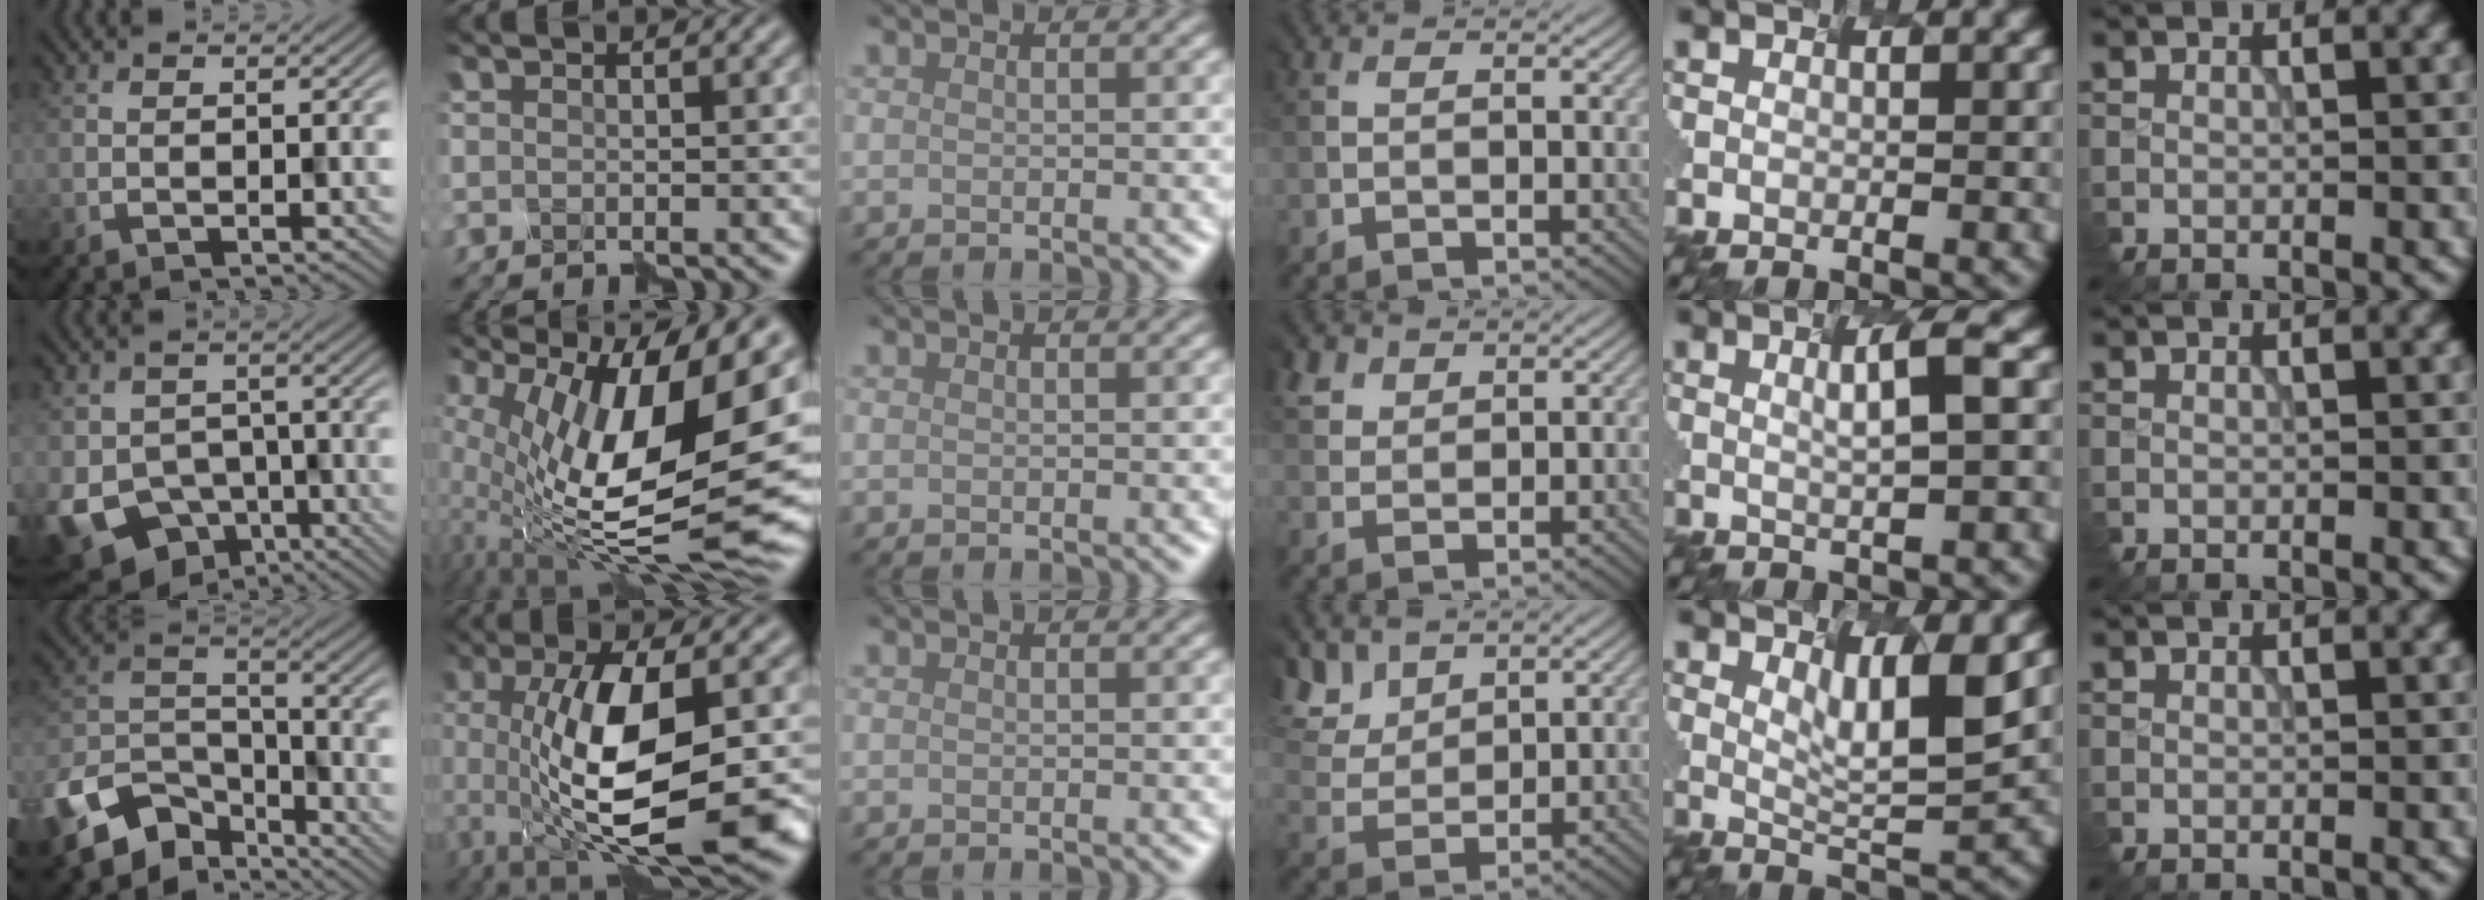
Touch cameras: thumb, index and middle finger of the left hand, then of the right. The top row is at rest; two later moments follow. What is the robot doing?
{"motion": "disassemble", "object": "puzzle pieces"}